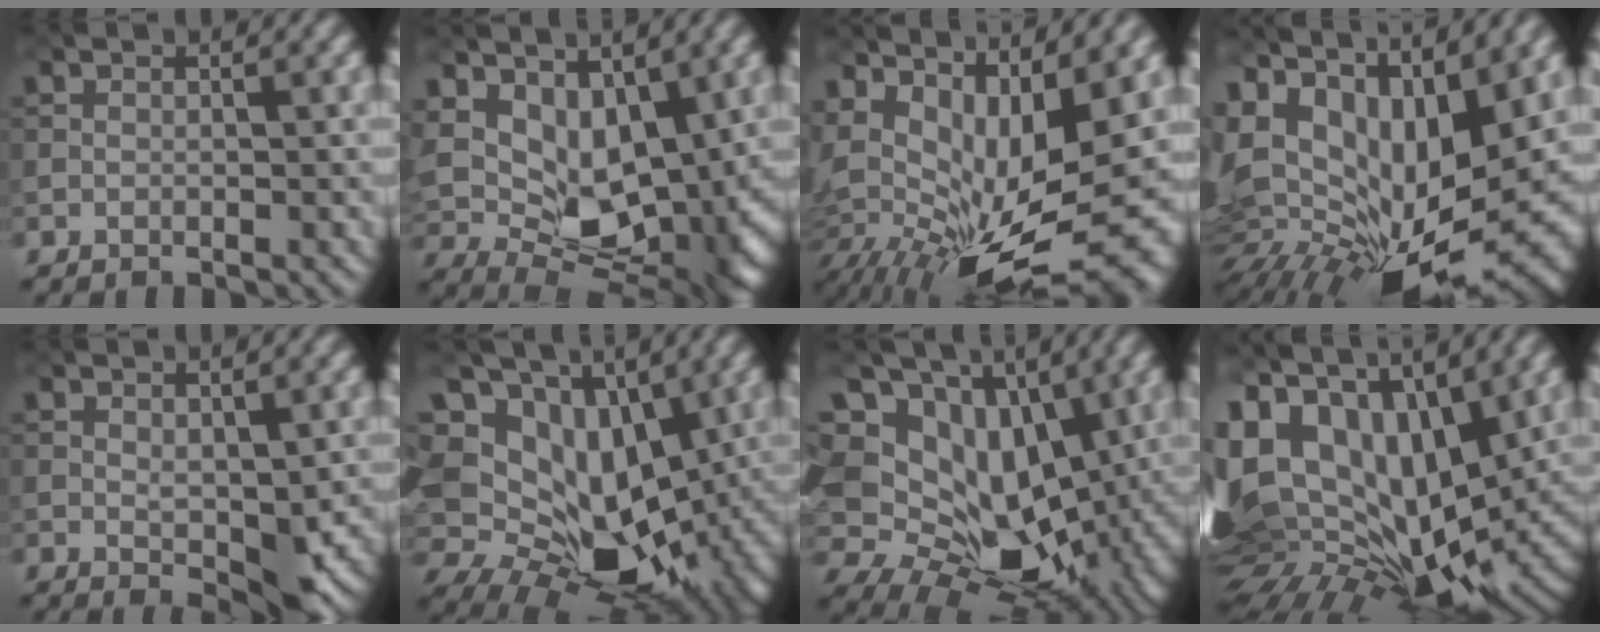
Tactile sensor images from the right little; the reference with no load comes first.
{"total": 10.7, "force": [3.1, 6.5, 7.9], "torque": [-0.131, -0.028, 0.069]}
{"total": 14.0, "force": [1.4, 6.4, 12.4], "torque": [-0.207, -0.018, 0.054]}
{"total": 15.6, "force": [1.4, 8.9, 12.7], "torque": [-0.216, -0.010, 0.049]}
{"total": 4.4, "force": [-0.4, 2.1, 3.8], "torque": [-0.063, -0.008, 0.003]}
{"total": 16.9, "force": [1.4, 12.3, 11.5], "torque": [-0.197, -0.009, 0.052]}
{"total": 17.5, "force": [2.2, 12.6, 12.0], "torque": [-0.212, 0.003, 0.063]}
{"total": 19.4, "force": [3.1, 11.2, 15.5], "torque": [-0.276, -0.009, 0.077]}